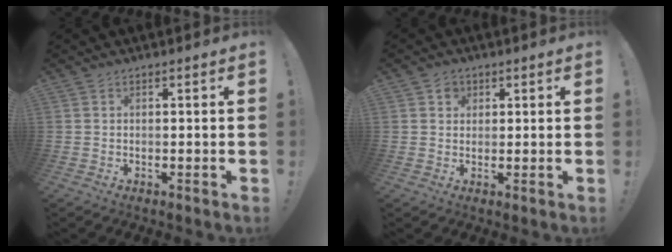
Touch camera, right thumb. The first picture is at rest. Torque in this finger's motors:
{"motor_torque": [-0.04, -0.08, 0.11, -0.02, 0.00]}